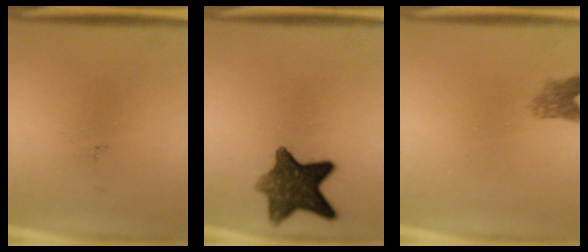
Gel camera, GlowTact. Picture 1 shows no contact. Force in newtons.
{"total": 10.3}
{"total": 2.4}